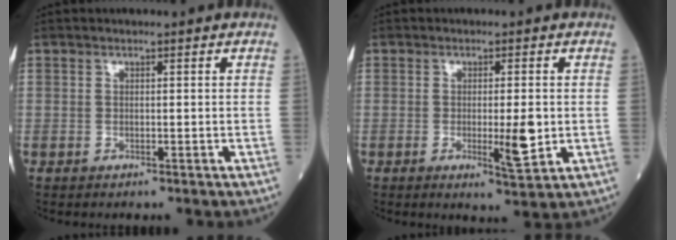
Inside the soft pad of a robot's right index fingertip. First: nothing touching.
{"total": 4.8, "force": [-0.6, 0.6, 4.7], "torque": [-0.073, -0.007, -0.007]}